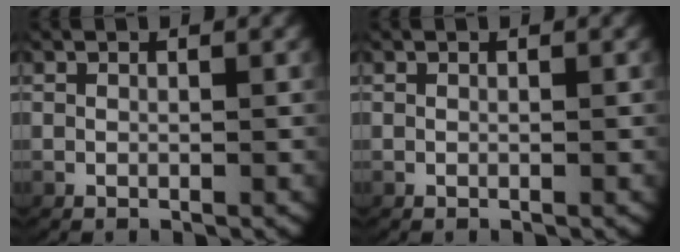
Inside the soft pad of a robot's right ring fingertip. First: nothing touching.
{"total": 0.0}